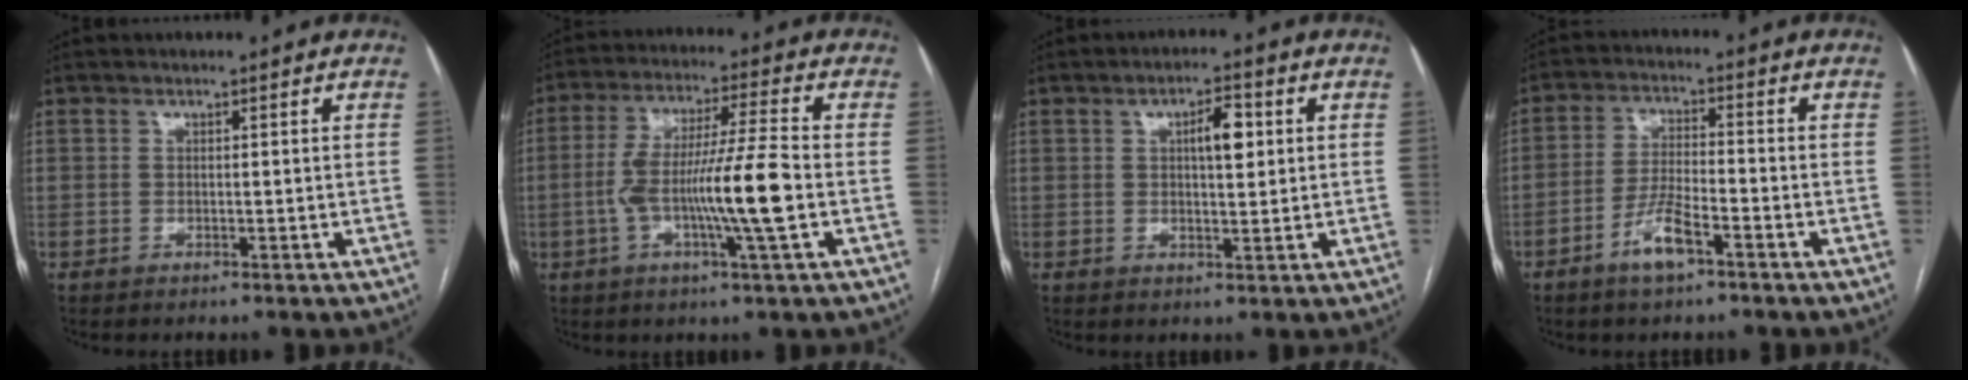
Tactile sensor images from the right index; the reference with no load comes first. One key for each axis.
{"total": 12.6, "fx": -2.6, "fy": -0.2, "fz": 12.3, "tx": -0.231, "ty": 0.002, "tz": -0.051}
{"total": 4.7, "fx": 1.3, "fy": 1.5, "fz": 4.3, "tx": -0.069, "ty": 0.009, "tz": 0.020}
{"total": 6.4, "fx": -3.8, "fy": 1.2, "fz": 4.9, "tx": -0.103, "ty": 0.001, "tz": -0.073}